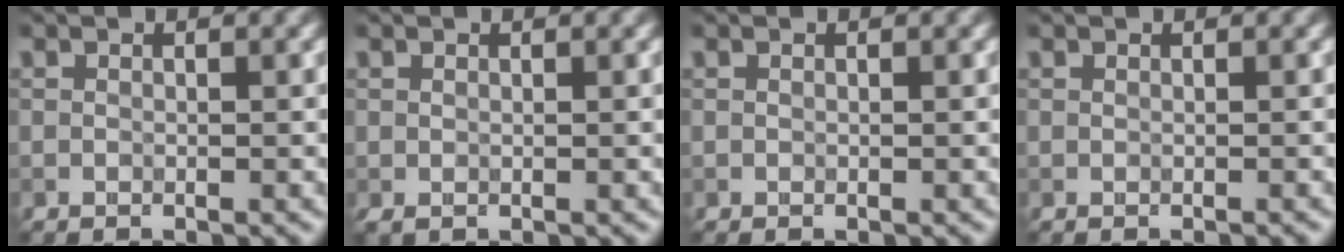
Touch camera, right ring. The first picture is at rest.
{"total": 0.8, "force": [-0.1, 0.6, 0.5], "torque": [-0.009, -0.001, -0.001]}
{"total": 0.0}
{"total": 0.0}